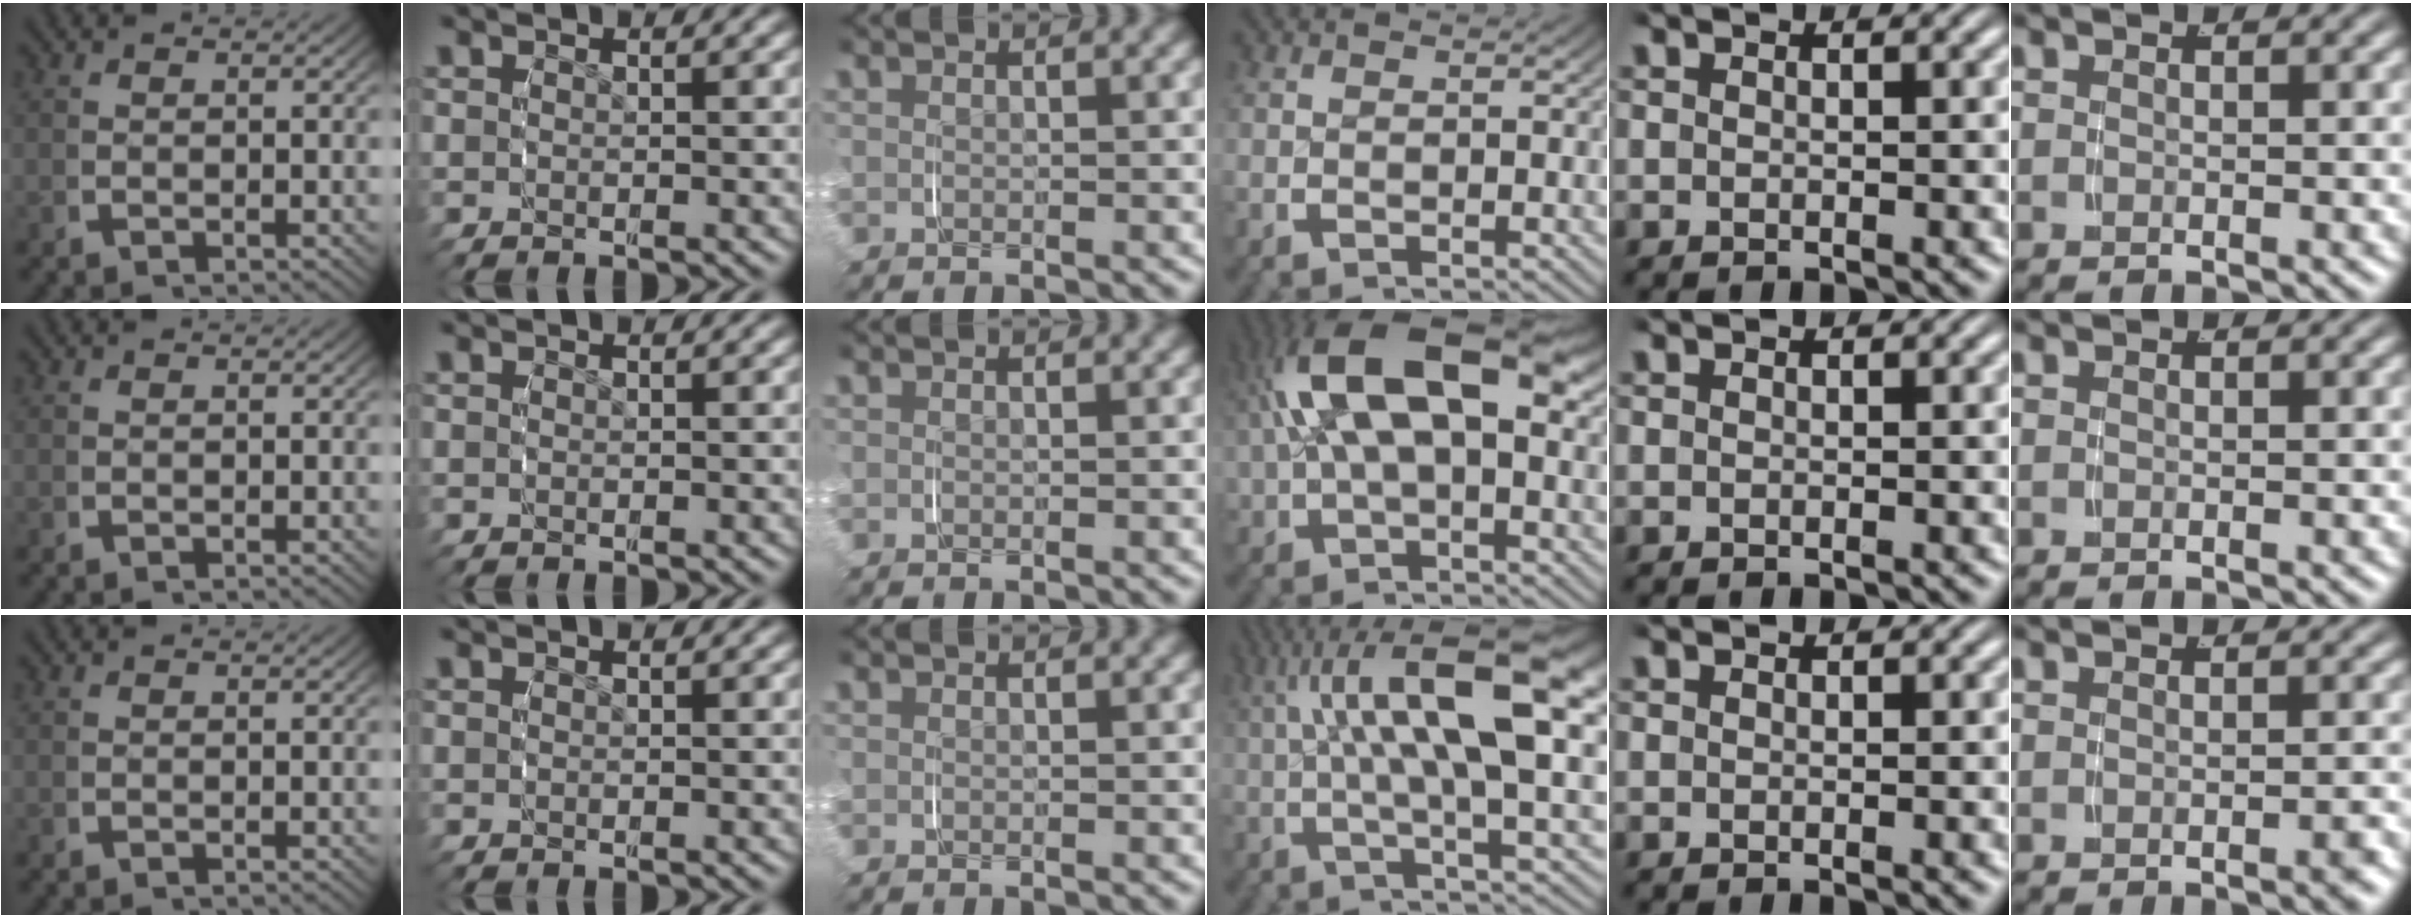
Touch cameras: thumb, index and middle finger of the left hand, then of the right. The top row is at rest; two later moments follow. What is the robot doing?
{"motion": "grasp_and_lifting", "object": "glasses case"}